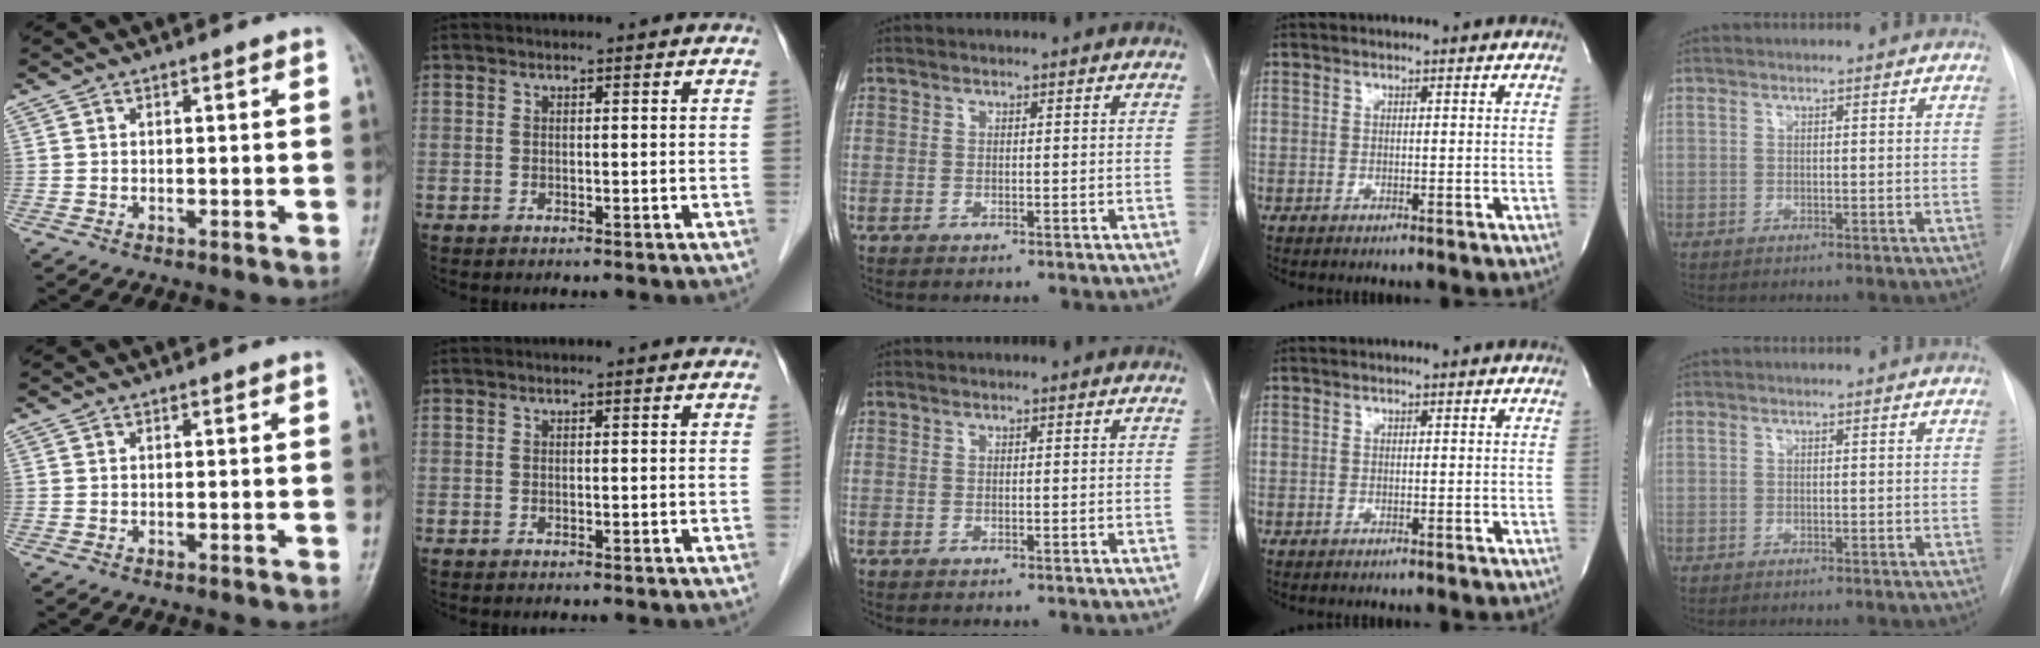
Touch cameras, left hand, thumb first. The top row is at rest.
{}